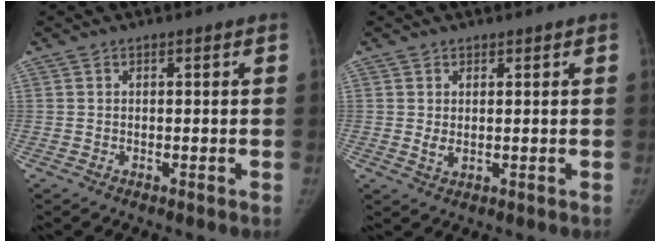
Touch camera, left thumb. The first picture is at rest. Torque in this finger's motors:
{"motor_torque": [-0.02, 0.03, 0.38, -0.22, 0.06]}